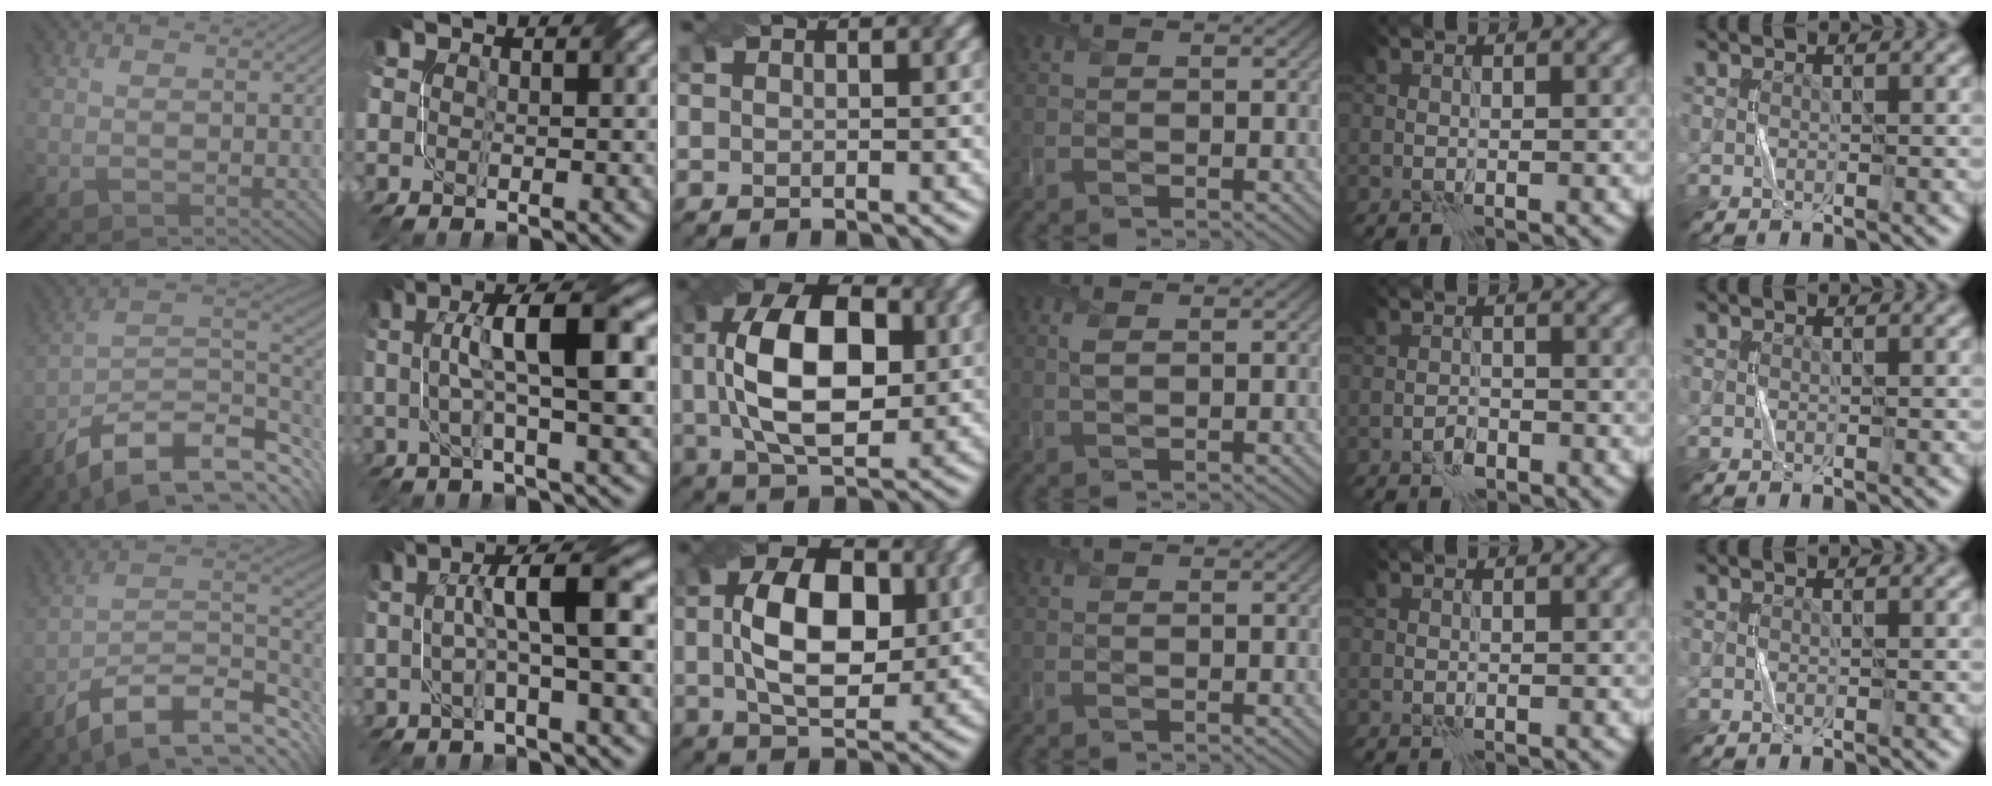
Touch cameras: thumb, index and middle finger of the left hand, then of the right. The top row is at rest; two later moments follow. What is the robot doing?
{"motion": "twist", "object": "screw"}